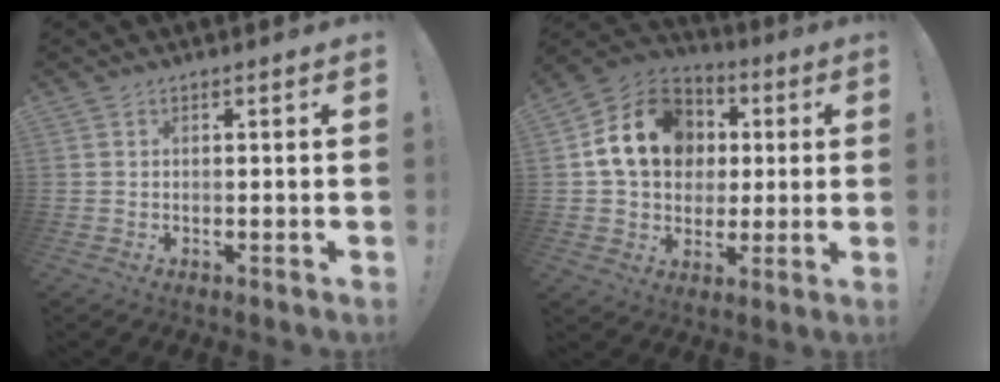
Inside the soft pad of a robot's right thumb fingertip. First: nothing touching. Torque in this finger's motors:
{"motor_torque": [0.51, 0.68, 1.14, -0.03, 0.11]}